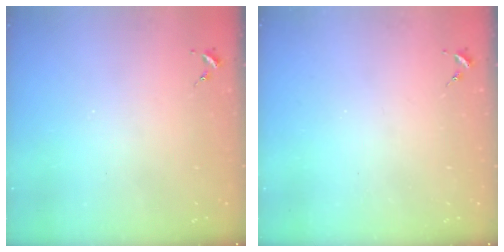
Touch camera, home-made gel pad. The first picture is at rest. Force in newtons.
{"total": 0.0}